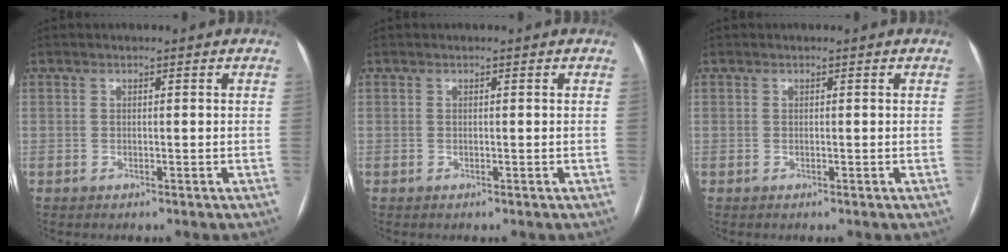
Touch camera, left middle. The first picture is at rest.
{"total": 0.0}
{"total": 0.0}